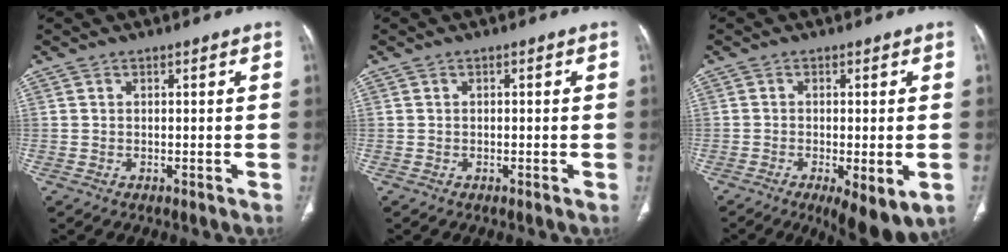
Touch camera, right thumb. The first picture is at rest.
{"total": 0.0}
{"total": 9.8, "force": [-4.2, 3.4, 8.2], "torque": [-0.117, -0.010, -0.060]}